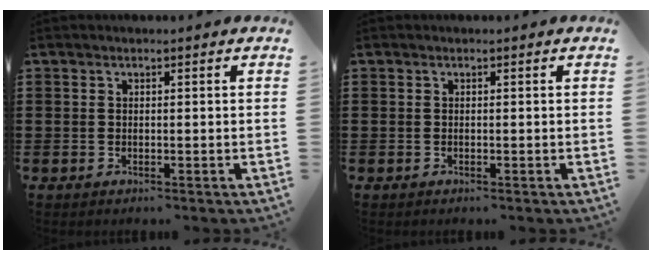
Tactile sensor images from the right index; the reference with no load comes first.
{"total": 0.0}